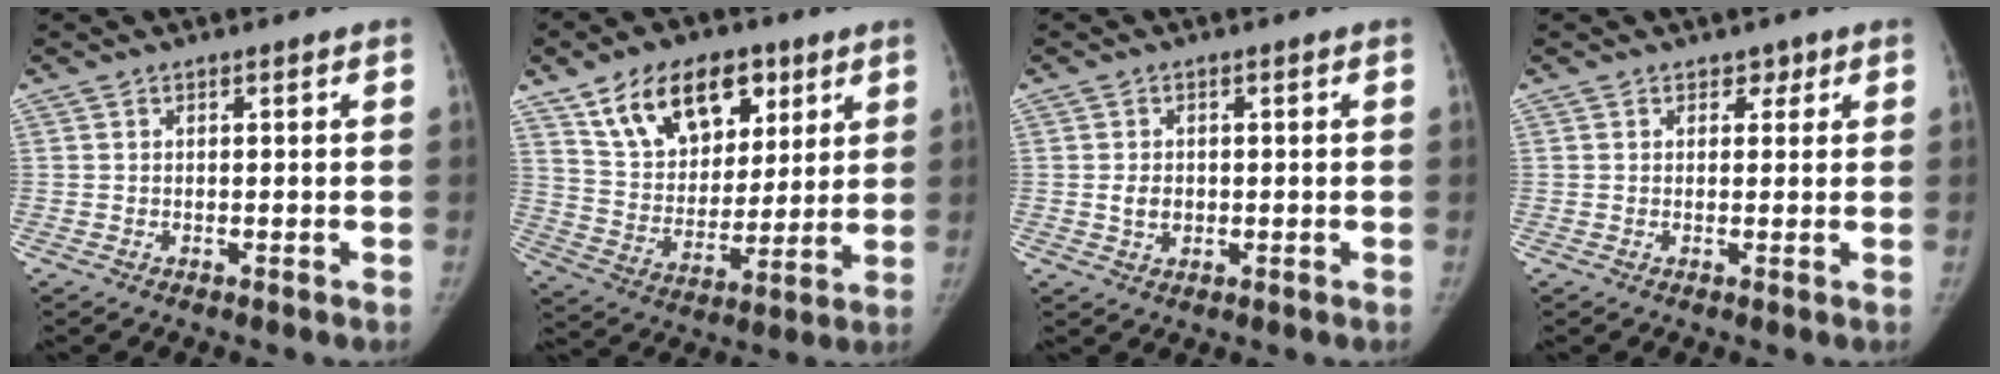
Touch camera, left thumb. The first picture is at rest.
{"total": 18.8, "force": [10.0, 11.9, 10.5], "torque": [-0.128, -0.031, 0.177]}
{"total": 3.0, "force": [-0.1, 2.4, 1.9], "torque": [-0.024, 0.001, 0.001]}
{"total": 1.9, "force": [1.1, 1.4, 0.5], "torque": [0.013, -0.004, 0.010]}